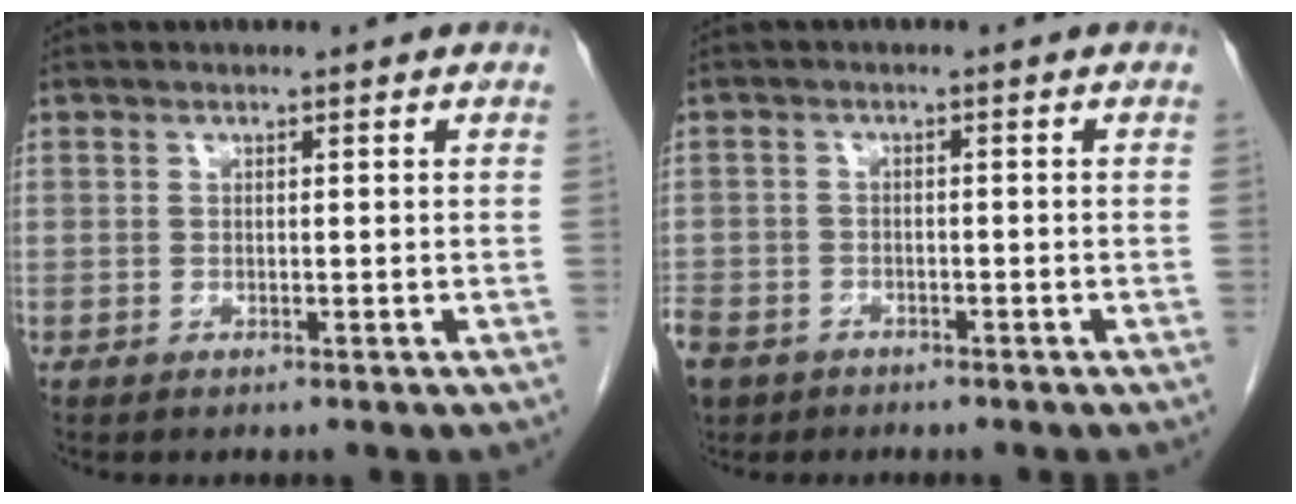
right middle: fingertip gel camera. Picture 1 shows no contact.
{"total": 10.0, "force": [-6.0, 7.0, 3.8], "torque": [-0.120, -0.010, -0.100]}